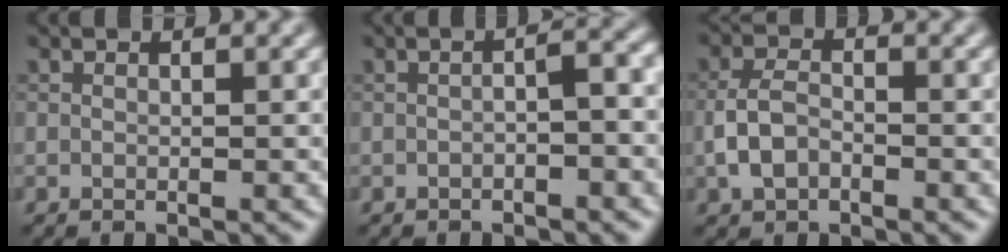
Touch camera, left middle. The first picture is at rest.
{"total": 2.0, "force": [-0.6, 0.4, 1.9], "torque": [-0.032, 0.008, -0.013]}
{"total": 2.7, "force": [-1.0, 1.7, 1.9], "torque": [-0.037, 0.004, -0.024]}